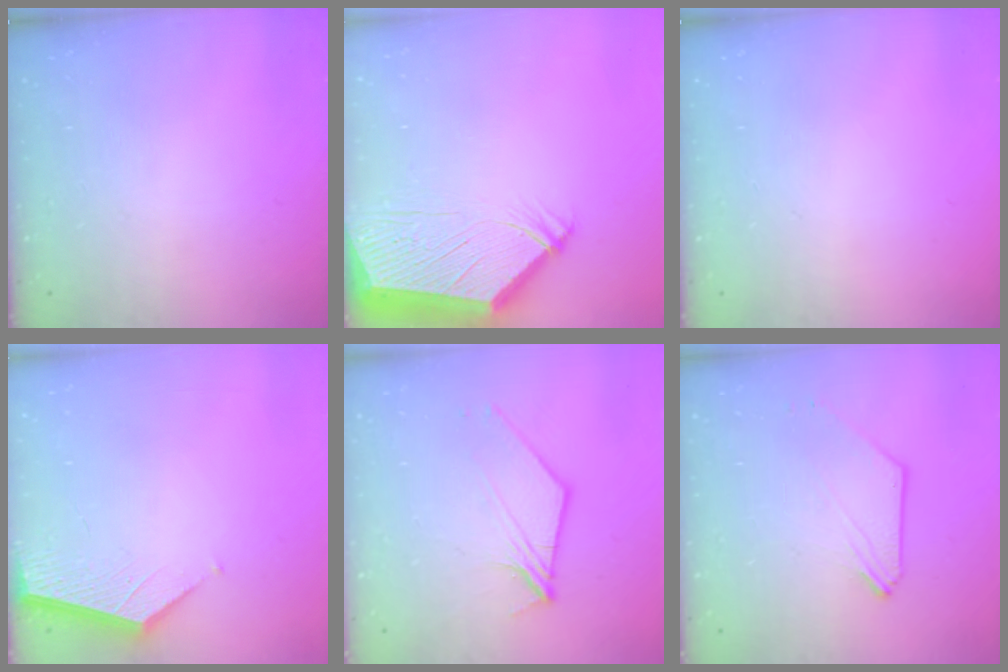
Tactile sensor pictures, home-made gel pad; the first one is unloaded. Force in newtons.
{"total": 9.0, "press": 8.9, "slide": 1.1}
{"total": 0.0}
{"total": 2.6, "press": 2.6, "slide": 0.2}
{"total": 7.5, "press": 7.3, "slide": 1.6}
{"total": 0.0}